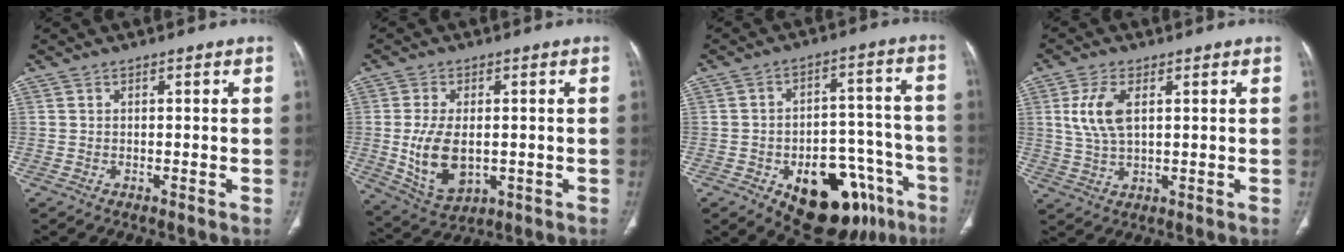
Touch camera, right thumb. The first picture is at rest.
{"total": 10.7, "force": [-0.8, 6.4, 8.6], "torque": [-0.157, -0.009, 0.002]}
{"total": 21.2, "force": [-10.9, 11.6, 14.1], "torque": [-0.123, 0.074, -0.141]}
{"total": 7.6, "force": [1.7, 3.9, 6.3], "torque": [-0.140, -0.001, 0.037]}